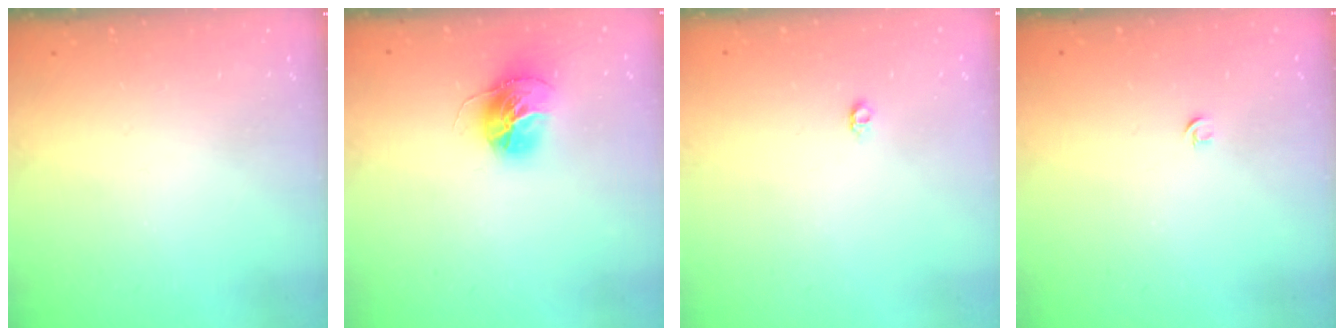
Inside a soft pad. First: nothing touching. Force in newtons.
{"total": 13.9, "press": 13.8, "slide": 1.4}
{"total": 3.7, "press": 3.7, "slide": 0.4}
{"total": 2.7, "press": 2.6, "slide": 0.6}